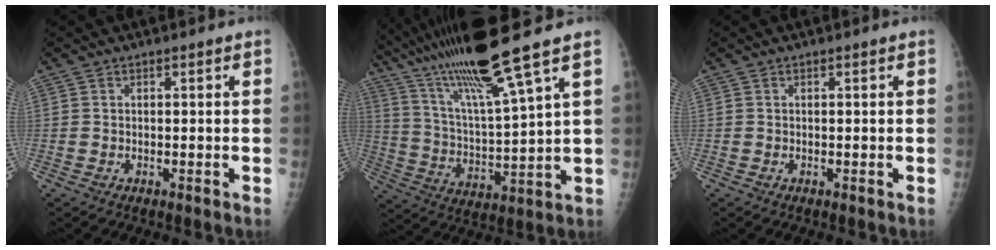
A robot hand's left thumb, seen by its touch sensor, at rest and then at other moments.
{"total": 18.0, "force": [13.0, -0.5, 12.4], "torque": [-0.220, -0.050, 0.242]}
{"total": 0.0}